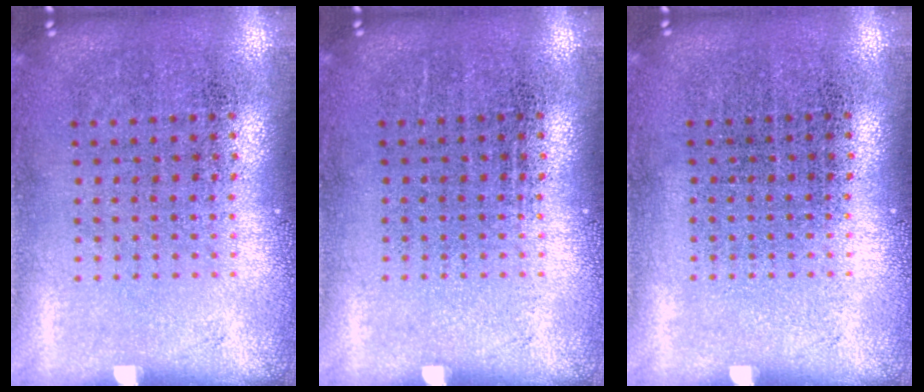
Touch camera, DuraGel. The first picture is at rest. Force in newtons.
{"total": 0.0}
{"total": 0.0}